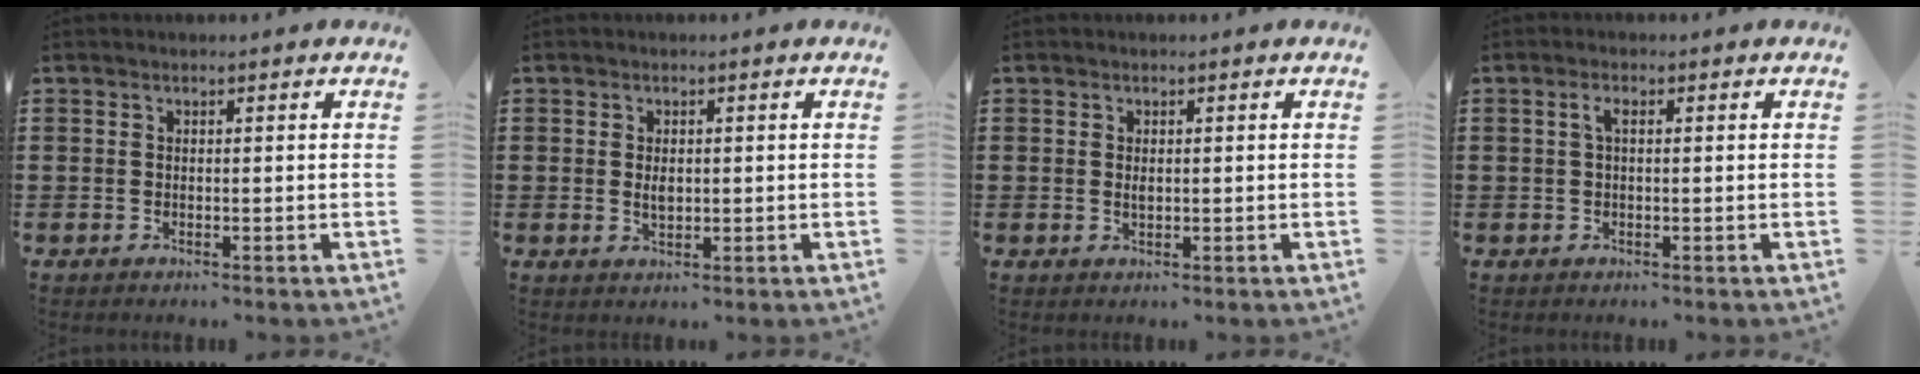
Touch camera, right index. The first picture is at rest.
{"total": 1.9, "force": [0.2, 1.1, 1.5], "torque": [-0.022, 0.002, 0.000]}
{"total": 1.2, "force": [0.2, 0.8, 0.9], "torque": [-0.019, 0.005, 0.003]}
{"total": 1.5, "force": [0.2, 0.5, 1.4], "torque": [-0.029, 0.005, 0.002]}